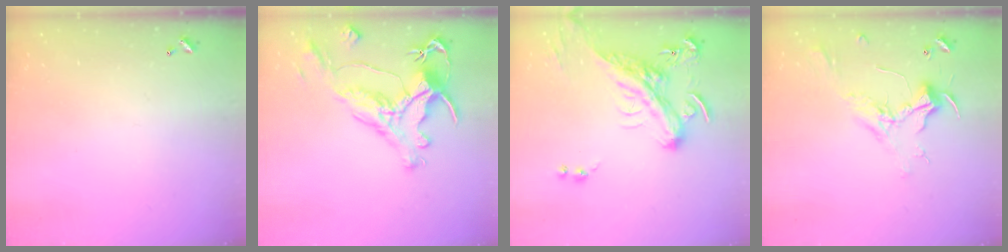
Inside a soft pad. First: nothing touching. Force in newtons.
{"total": 1.6, "press": 1.0, "slide": 1.3}
{"total": 4.8, "press": 4.4, "slide": 1.9}
{"total": 2.4, "press": 2.3, "slide": 0.8}